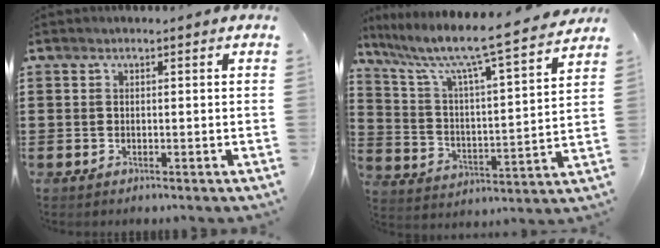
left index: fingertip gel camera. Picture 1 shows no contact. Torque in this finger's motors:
{"motor_torque": [1.16, -0.98, 0.89, 0.21]}